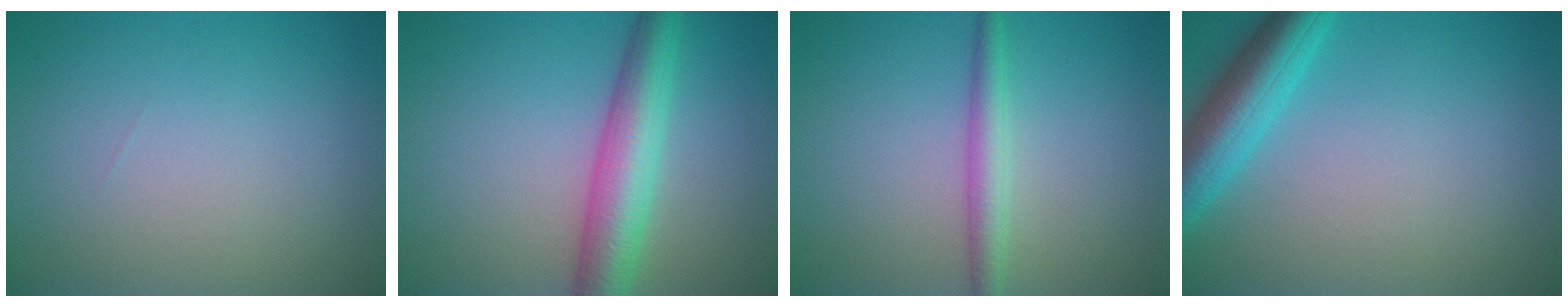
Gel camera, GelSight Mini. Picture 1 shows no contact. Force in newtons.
{"total": 6.0, "press": 6.0, "slide": 0.2}
{"total": 2.5, "press": 2.5, "slide": 0.0}
{"total": 5.5, "press": 5.5, "slide": 0.3}